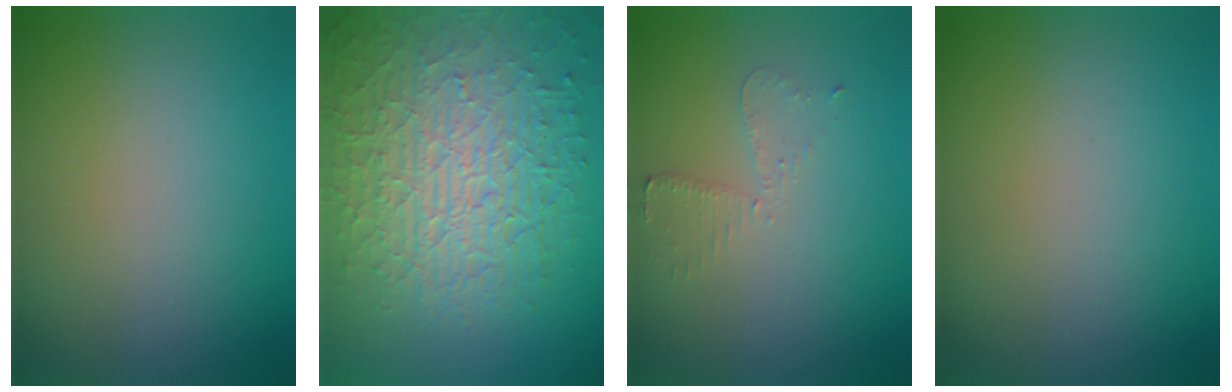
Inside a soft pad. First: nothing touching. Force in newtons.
{"total": 10.5, "press": 6.7, "slide": 8.1}
{"total": 1.9, "press": 1.9, "slide": 0.4}
{"total": 0.0}